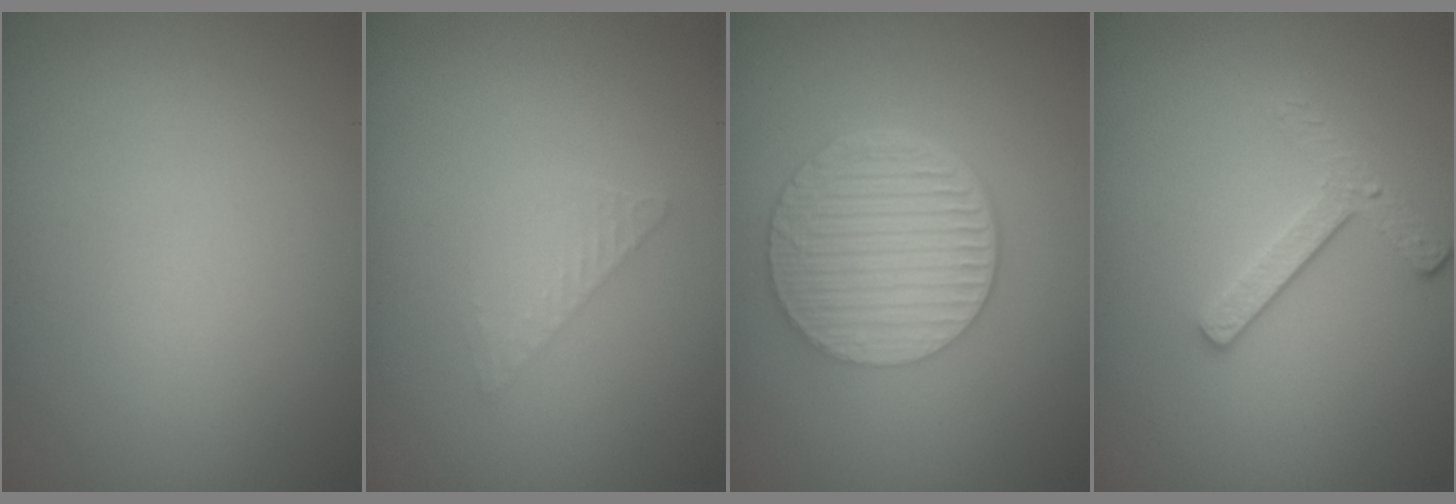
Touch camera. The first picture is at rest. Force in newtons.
{"total": 1.4, "press": 1.4, "slide": 0.1}
{"total": 6.7, "press": 4.6, "slide": 4.9}
{"total": 2.6, "press": 2.2, "slide": 1.3}